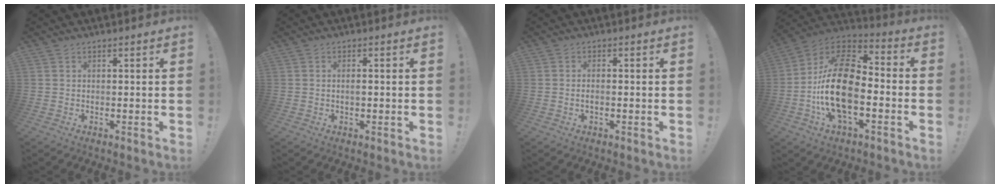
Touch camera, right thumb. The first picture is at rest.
{"total": 1.1, "force": [-0.1, 0.3, 1.1], "torque": [-0.012, -0.002, -0.004]}
{"total": 1.4, "force": [-0.5, 0.5, 1.2], "torque": [-0.023, 0.004, -0.010]}
{"total": 22.6, "force": [-4.2, 12.2, 18.5], "torque": [-0.355, 0.027, -0.066]}